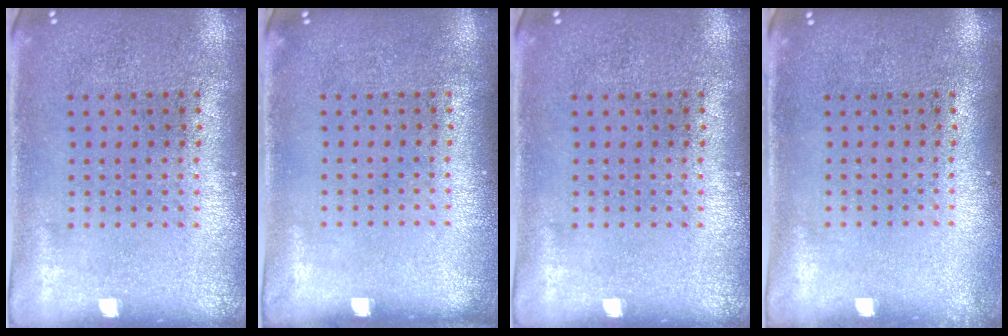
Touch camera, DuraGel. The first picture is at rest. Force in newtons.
{"total": 0.0}
{"total": 0.0}
{"total": 0.5, "press": 0.5, "slide": 0.2}